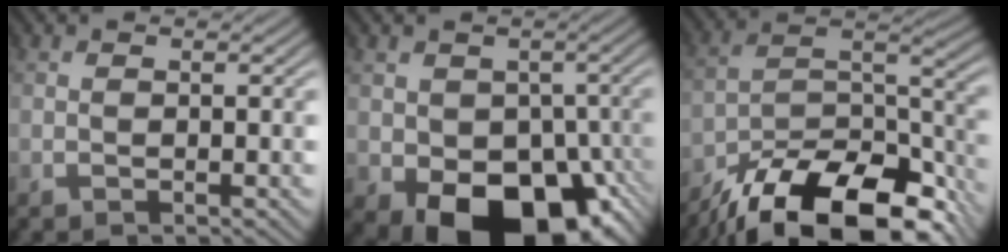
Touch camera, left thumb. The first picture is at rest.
{"total": 13.6, "force": [-5.1, 9.1, 8.7], "torque": [-0.130, -0.045, -0.066]}
{"total": 18.1, "force": [-14.1, 6.4, 9.4], "torque": [-0.186, -0.029, -0.210]}